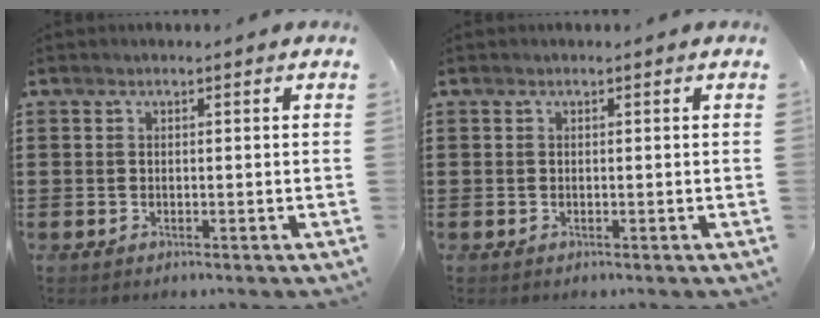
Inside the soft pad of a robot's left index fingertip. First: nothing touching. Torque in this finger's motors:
{"motor_torque": [-0.02, 0.00, 0.00, 0.00]}